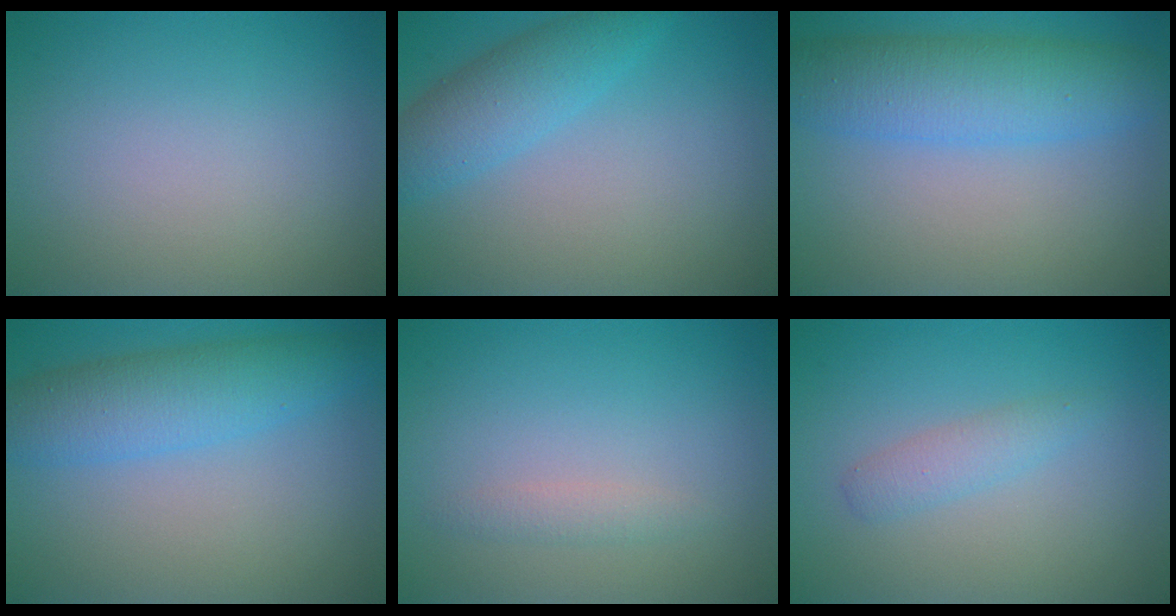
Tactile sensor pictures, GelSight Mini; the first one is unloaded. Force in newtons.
{"total": 3.9, "press": 3.9, "slide": 0.1}
{"total": 6.4, "press": 6.4, "slide": 0.1}
{"total": 5.1, "press": 5.1, "slide": 0.3}
{"total": 1.1, "press": 1.1, "slide": 0.0}
{"total": 1.7, "press": 1.7, "slide": 0.0}